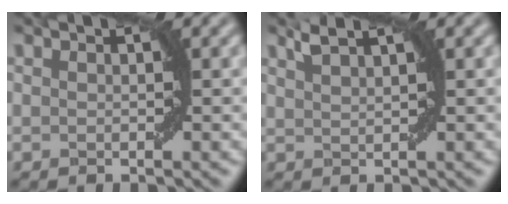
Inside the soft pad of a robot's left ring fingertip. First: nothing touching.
{"total": 1.8, "force": [1.4, 0.3, 1.1], "torque": [-0.018, 0.006, 0.027]}